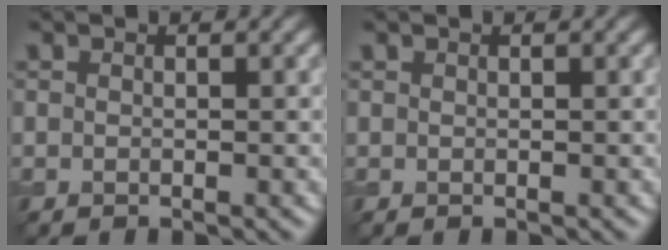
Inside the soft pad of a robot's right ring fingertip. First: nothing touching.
{"total": 0.0}